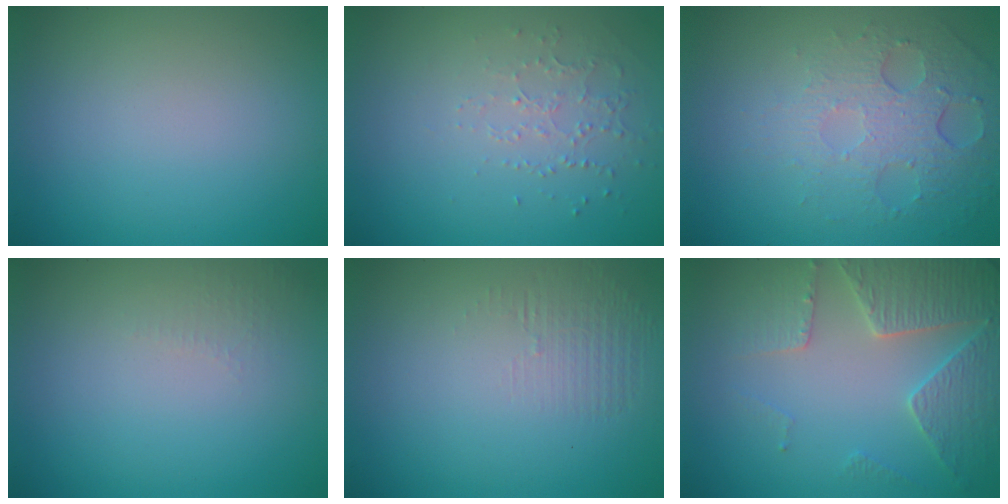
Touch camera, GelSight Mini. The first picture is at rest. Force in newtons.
{"total": 1.0, "press": 0.7, "slide": 0.8}
{"total": 5.2, "press": 3.3, "slide": 4.0}
{"total": 1.0, "press": 0.9, "slide": 0.3}
{"total": 1.2, "press": 0.1, "slide": 1.2}
{"total": 4.3, "press": 4.3, "slide": 0.6}